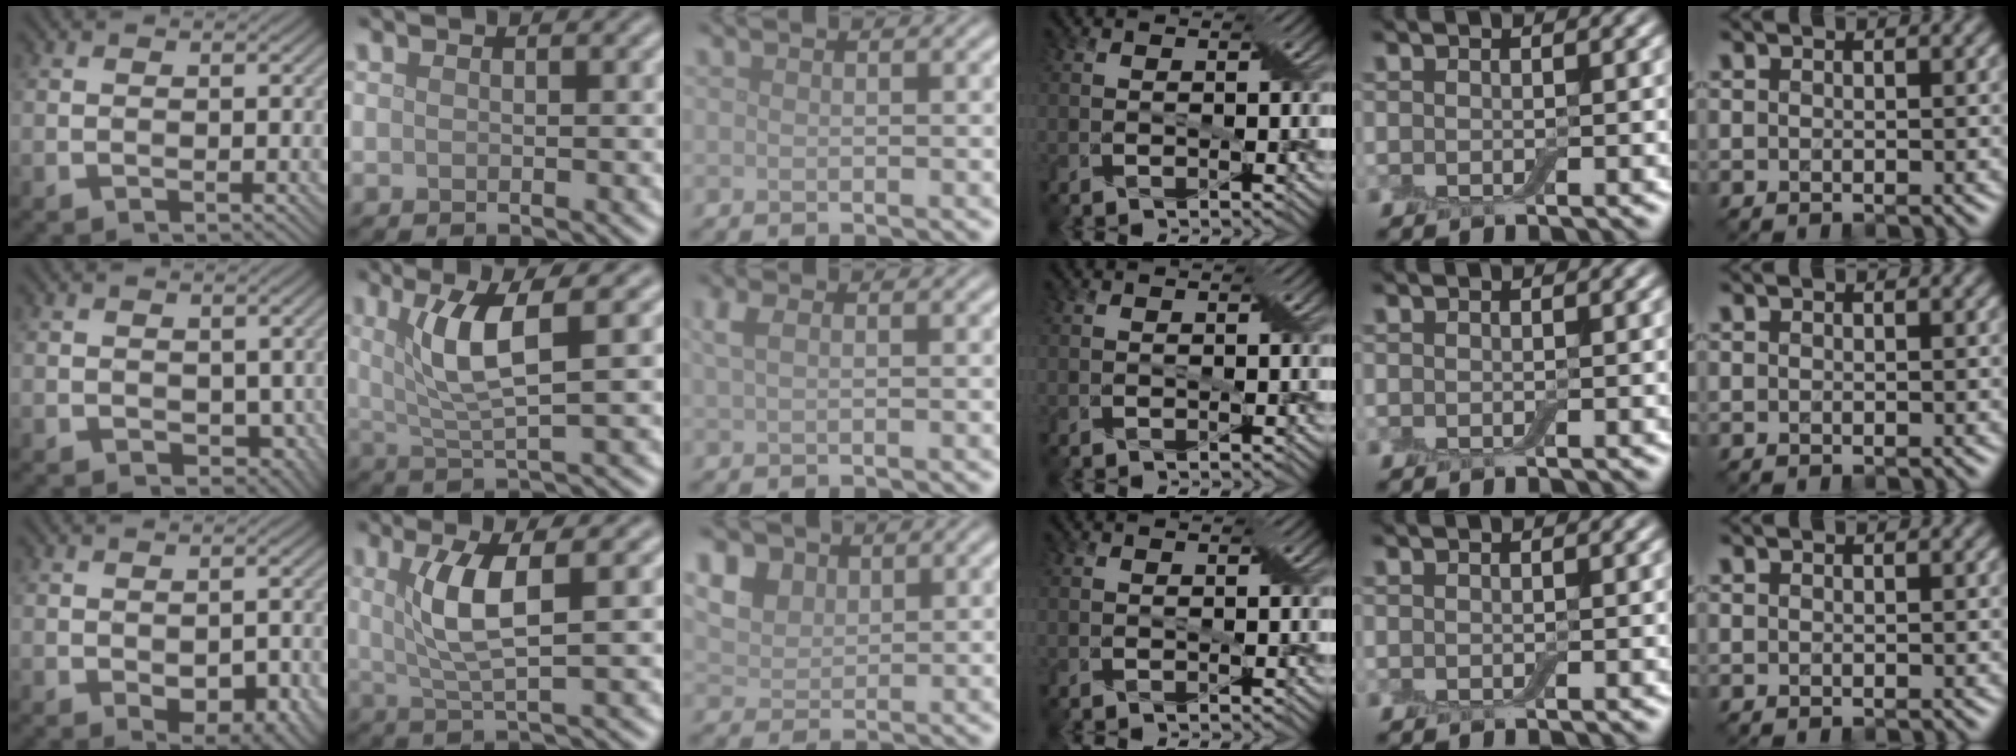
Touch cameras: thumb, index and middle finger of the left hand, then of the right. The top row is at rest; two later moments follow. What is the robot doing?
{"motion": "pour", "object": "bowl"}